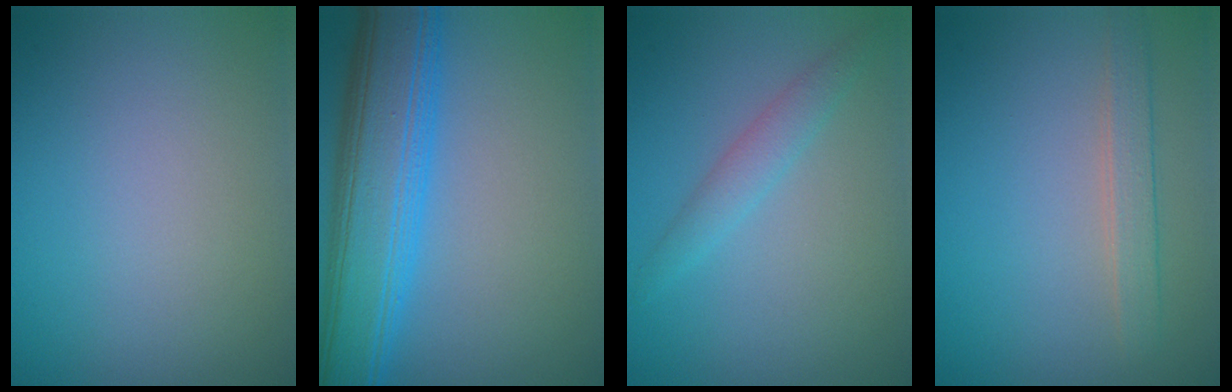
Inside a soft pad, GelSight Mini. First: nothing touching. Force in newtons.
{"total": 9.3, "press": 9.3, "slide": 0.2}
{"total": 1.8, "press": 1.8, "slide": 0.0}
{"total": 2.0, "press": 2.0, "slide": 0.2}